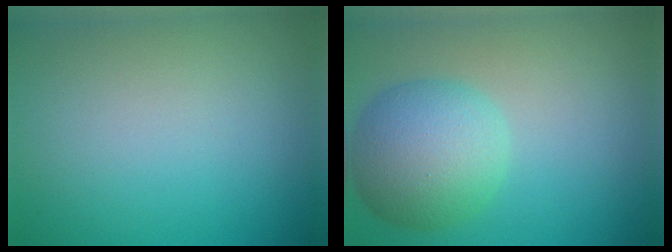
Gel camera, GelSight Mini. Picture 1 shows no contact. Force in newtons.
{"total": 6.9, "press": 6.9, "slide": 0.2}